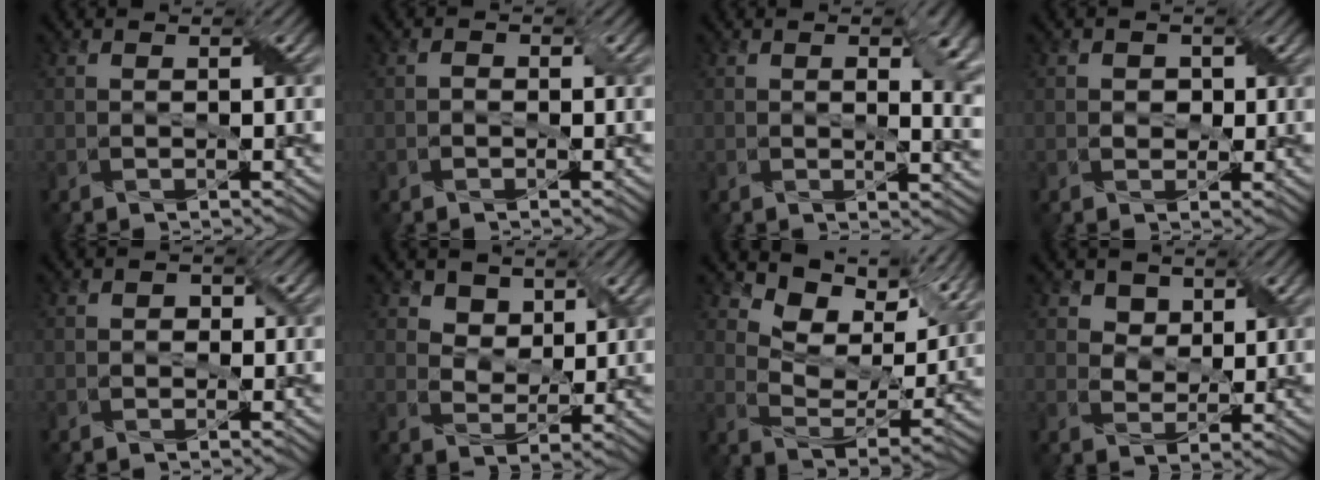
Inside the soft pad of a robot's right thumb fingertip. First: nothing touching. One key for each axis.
{"total": 0.9, "fx": -0.4, "fy": 0.7, "fz": 0.4, "tx": -0.007, "ty": 0.000, "tz": -0.009}
{"total": 7.3, "fx": 1.8, "fy": 3.5, "fz": 6.2, "tx": -0.087, "ty": -0.012, "tz": 0.038}
{"total": 1.7, "fx": 0.2, "fy": 1.6, "fz": 0.6, "tx": -0.012, "ty": -0.002, "tz": -0.005}
{"total": 1.1, "fx": -0.1, "fy": 1.1, "fz": 0.4, "tx": -0.005, "ty": -0.003, "tz": -0.006}
{"total": 4.5, "fx": 2.9, "fy": 3.0, "fz": 1.7, "tx": -0.050, "ty": -0.018, "tz": 0.051}
{"total": 11.0, "fx": 6.8, "fy": 5.6, "fz": 6.5, "tx": -0.125, "ty": -0.003, "tz": 0.117}
{"total": 4.0, "fx": 2.5, "fy": 2.8, "fz": 1.5, "tx": -0.046, "ty": -0.015, "tz": 0.043}